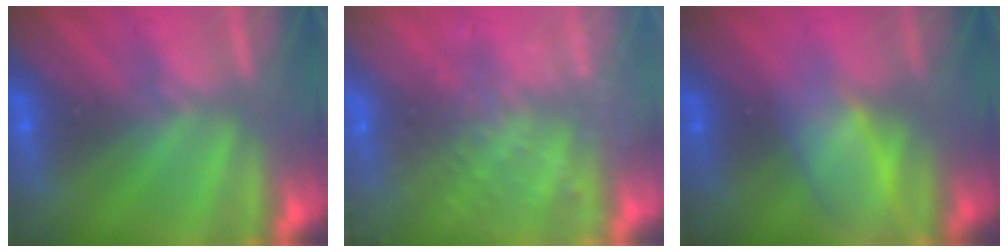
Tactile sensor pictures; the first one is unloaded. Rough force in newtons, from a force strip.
{"total": 6.1}
{"total": 2.9}